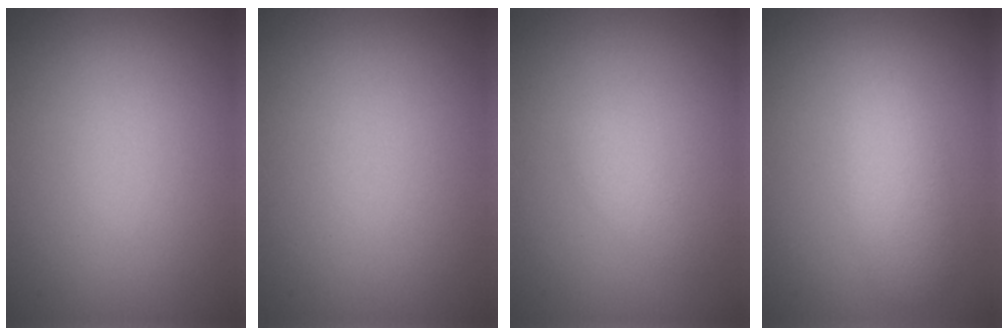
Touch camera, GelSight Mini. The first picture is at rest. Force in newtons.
{"total": 0.0}
{"total": 1.0, "press": 1.0, "slide": 0.1}
{"total": 3.0, "press": 3.0, "slide": 0.1}